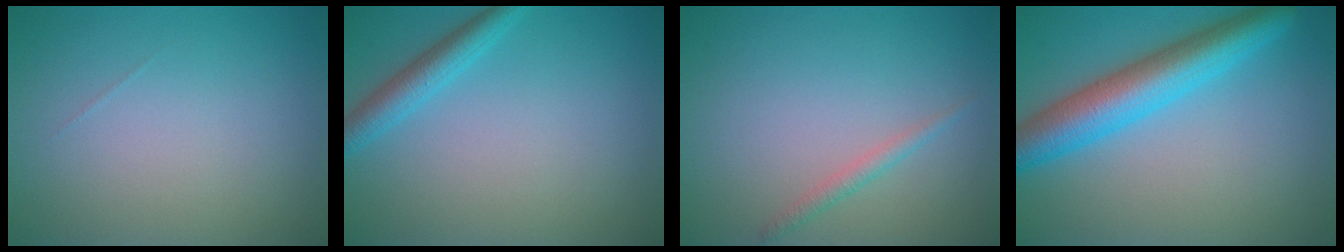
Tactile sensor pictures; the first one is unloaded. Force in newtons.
{"total": 2.7, "press": 2.7, "slide": 0.2}
{"total": 1.2, "press": 1.2, "slide": 0.0}
{"total": 6.8, "press": 6.8, "slide": 0.2}